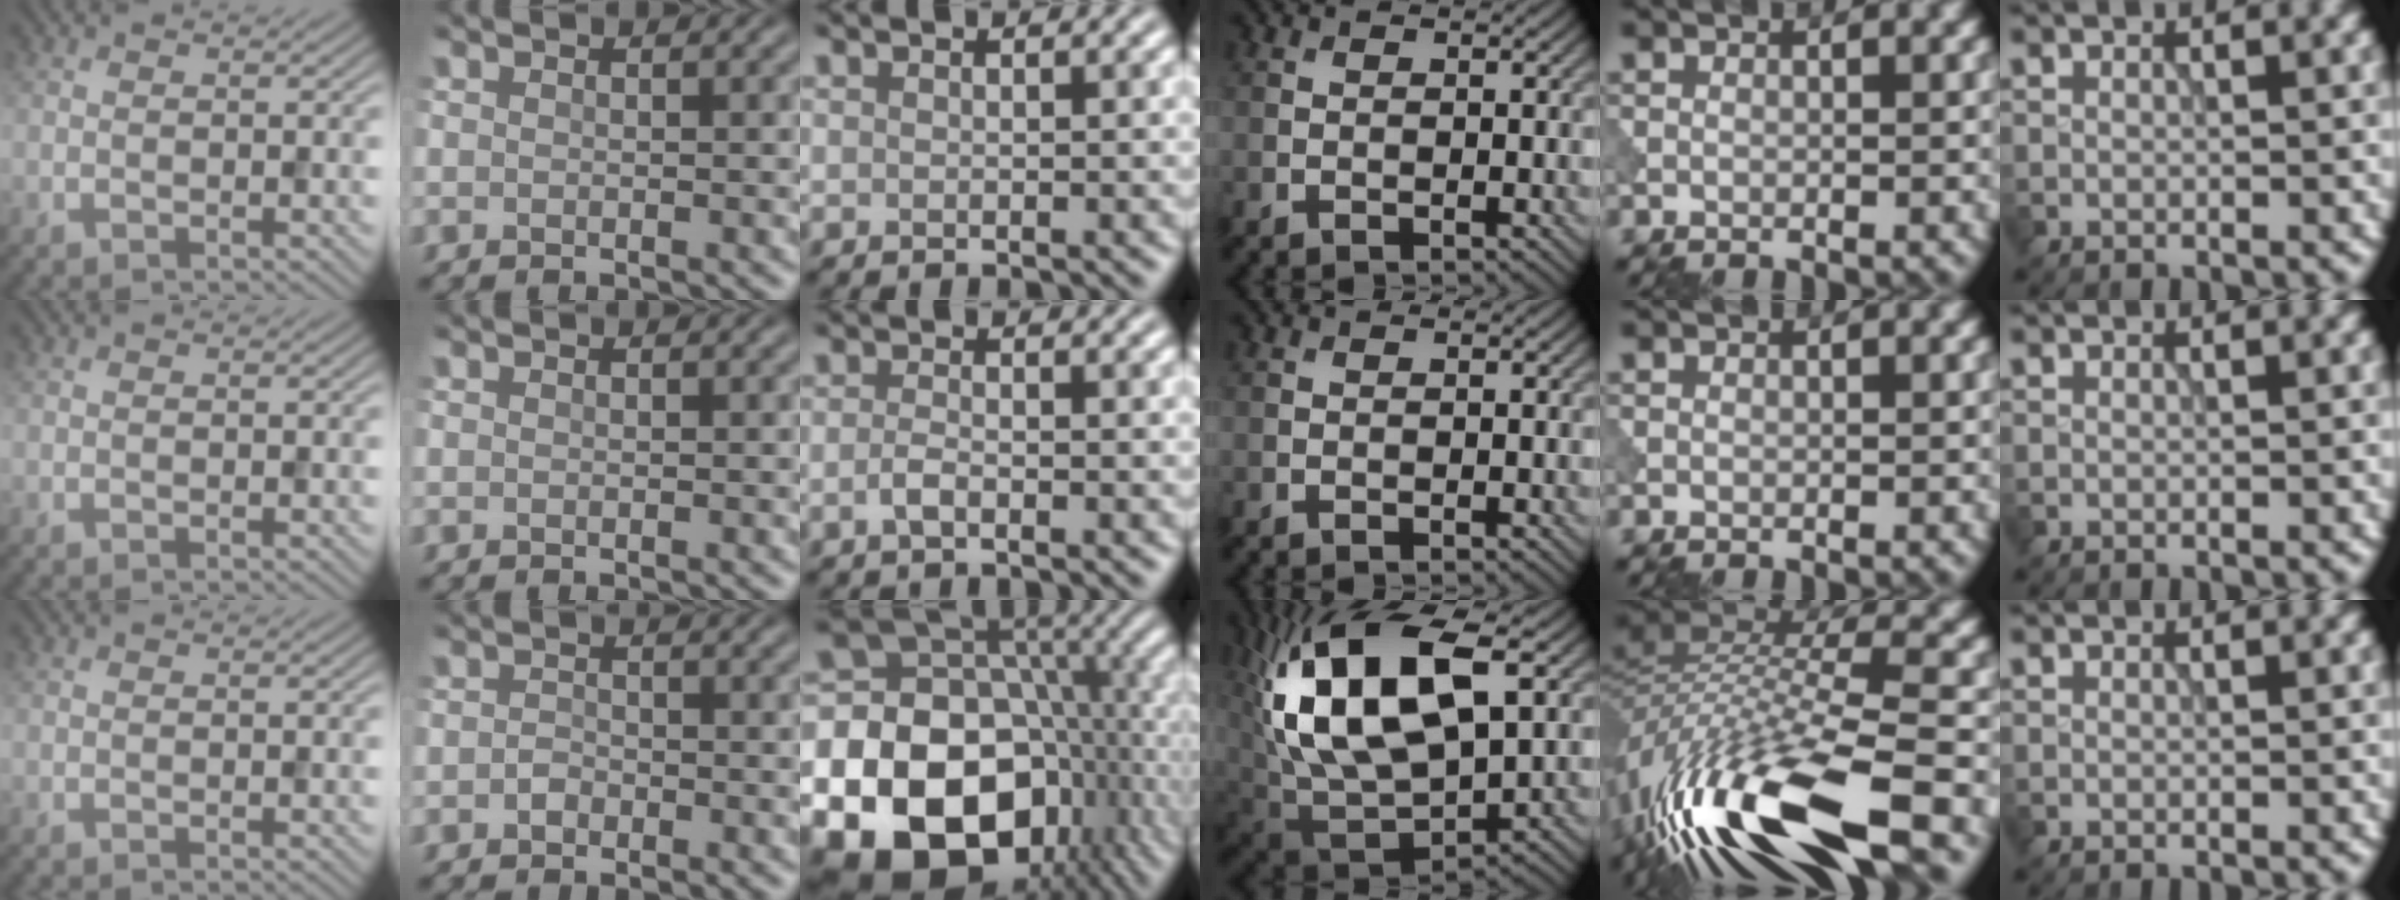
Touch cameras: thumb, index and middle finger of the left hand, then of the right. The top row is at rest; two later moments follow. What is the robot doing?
{"motion": "extract", "object": "peg toy"}